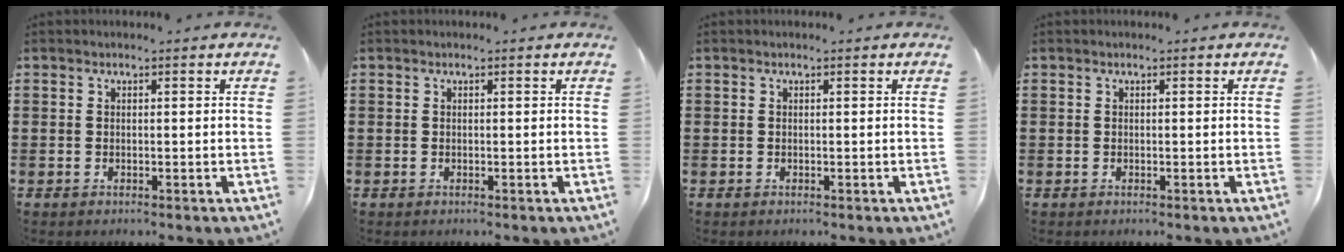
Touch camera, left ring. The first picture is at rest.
{"total": 0.0}
{"total": 0.0}
{"total": 0.0}